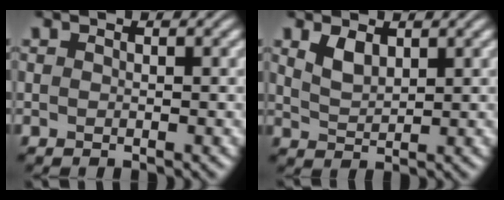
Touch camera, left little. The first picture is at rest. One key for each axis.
{"total": 2.1, "fx": 1.3, "fy": 1.1, "fz": 1.3, "tx": -0.032, "ty": -0.001, "tz": 0.031}